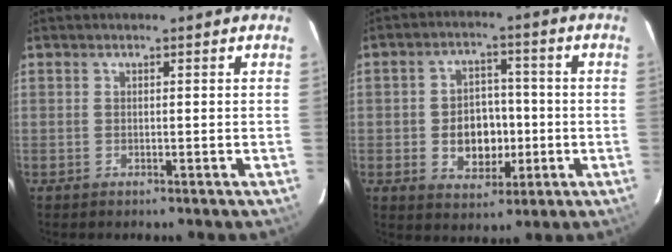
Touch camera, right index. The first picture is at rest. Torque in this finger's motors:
{"motor_torque": [0.48, -0.20, 0.16, 0.07]}